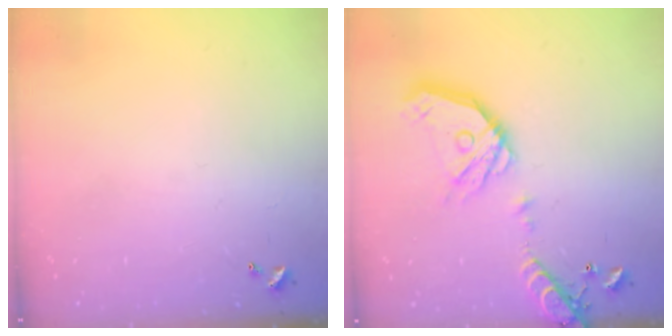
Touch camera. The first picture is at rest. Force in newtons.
{"total": 18.1, "press": 17.8, "slide": 3.3}